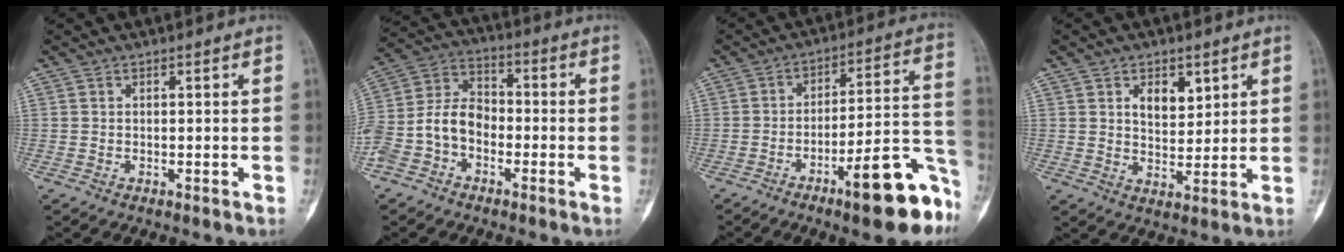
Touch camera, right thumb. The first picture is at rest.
{"total": 11.2, "force": [-3.9, 8.1, 6.7], "torque": [-0.131, 0.046, -0.085]}
{"total": 17.4, "force": [-9.3, 4.2, 14.0], "torque": [-0.149, 0.076, -0.134]}
{"total": 6.1, "force": [2.8, 3.6, 4.0], "torque": [-0.041, -0.021, 0.049]}